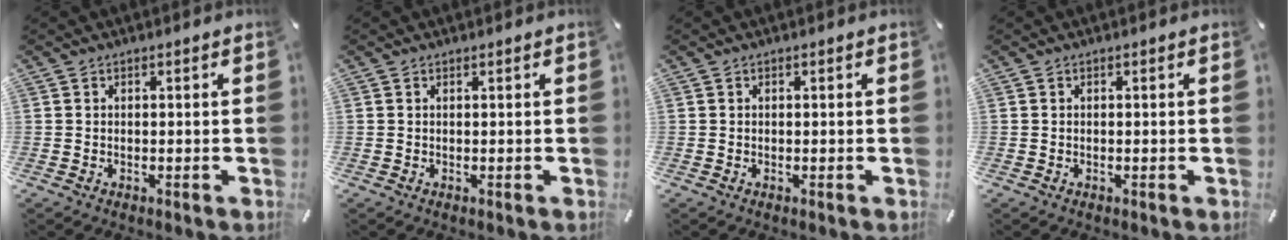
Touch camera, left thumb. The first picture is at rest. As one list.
[{"total": 0.0}, {"total": 0.0}, {"total": 0.0}]